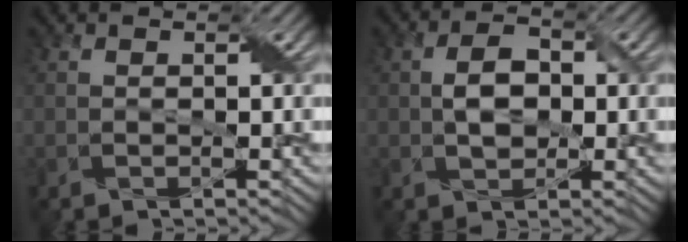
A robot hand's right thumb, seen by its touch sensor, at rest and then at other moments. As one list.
[{"total": 4.0, "force": [0.0, 2.6, 3.0], "torque": [-0.063, 0.003, -0.003]}]